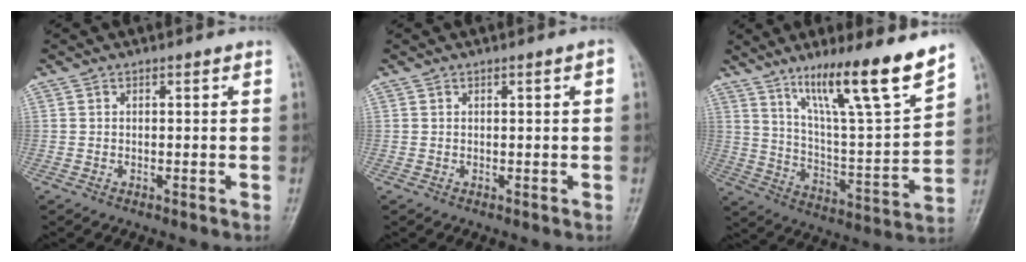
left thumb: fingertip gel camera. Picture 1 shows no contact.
{"total": 1.2, "force": [0.3, 0.1, 1.1], "torque": [-0.020, 0.002, 0.004]}
{"total": 18.2, "force": [12.7, 1.8, 13.0], "torque": [-0.192, -0.075, 0.217]}